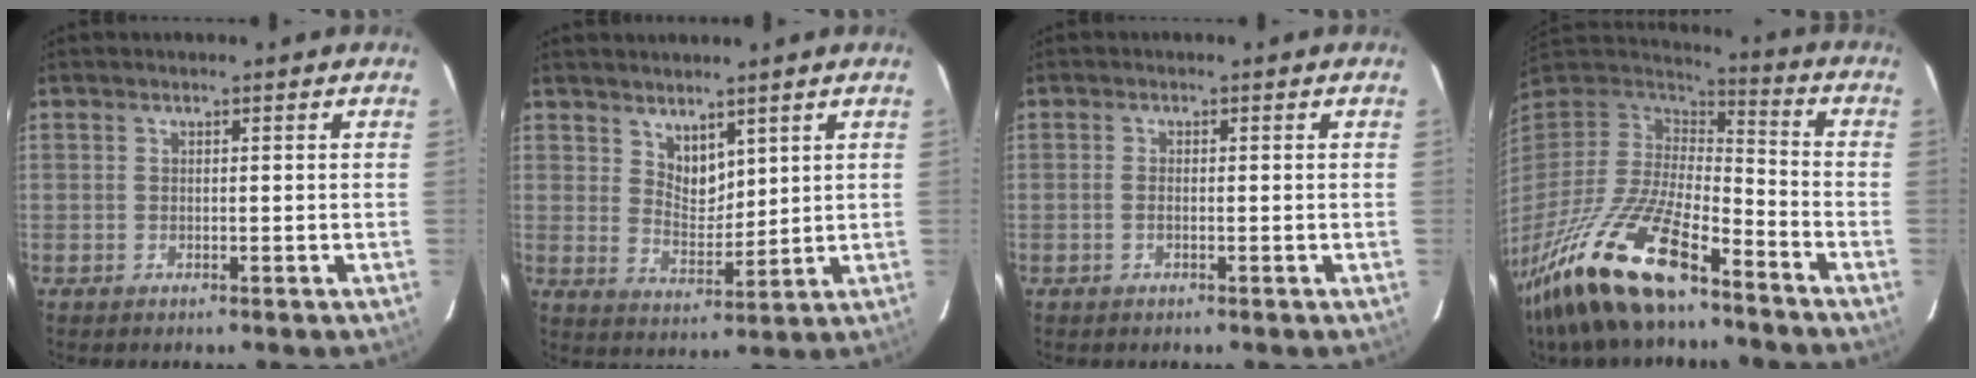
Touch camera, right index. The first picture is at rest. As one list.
[{"total": 5.4, "force": [3.9, 2.9, 2.3], "torque": [-0.029, -0.003, 0.076]}, {"total": 0.9, "force": [-0.2, 0.5, 0.7], "torque": [-0.016, 0.001, -0.006]}, {"total": 24.5, "force": [-17.0, 7.7, 15.9], "torque": [-0.323, -0.047, -0.302]}]